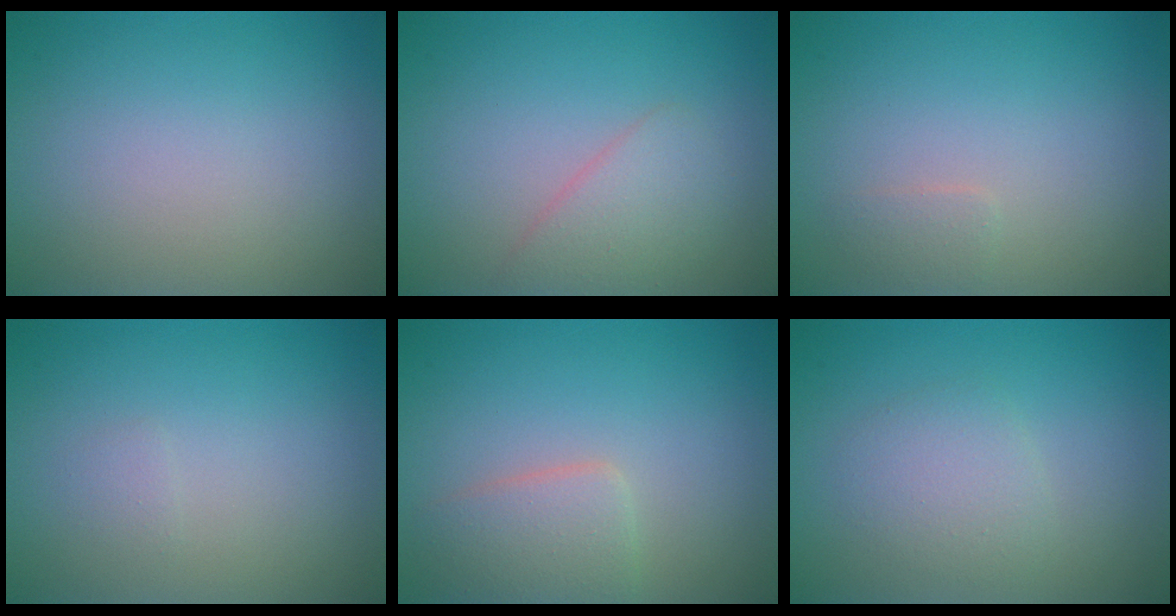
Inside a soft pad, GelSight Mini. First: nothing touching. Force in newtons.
{"total": 2.3, "press": 2.3, "slide": 0.0}
{"total": 0.9, "press": 0.9, "slide": 0.0}
{"total": 0.6, "press": 0.6, "slide": 0.1}
{"total": 2.9, "press": 2.9, "slide": 0.1}
{"total": 2.3, "press": 2.3, "slide": 0.2}